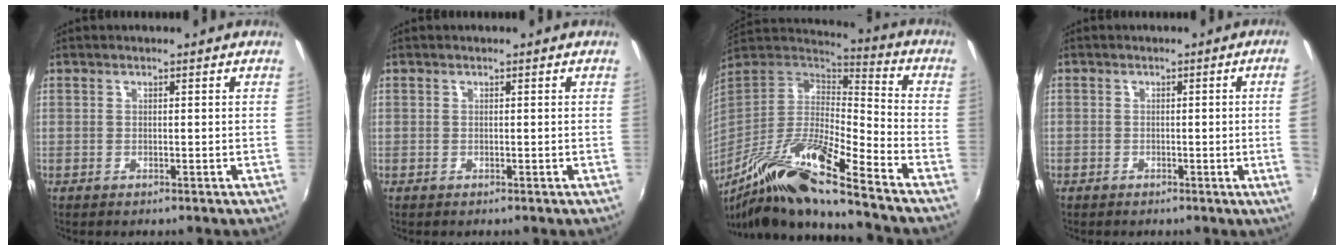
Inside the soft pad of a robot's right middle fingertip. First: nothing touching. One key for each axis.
{"total": 0.0}
{"total": 18.2, "fx": -12.8, "fy": 0.8, "fz": 12.9, "tx": -0.233, "ty": -0.025, "tz": -0.256}
{"total": 2.9, "fx": -0.3, "fy": -1.1, "fz": 2.7, "tx": -0.048, "ty": -0.010, "tz": -0.002}